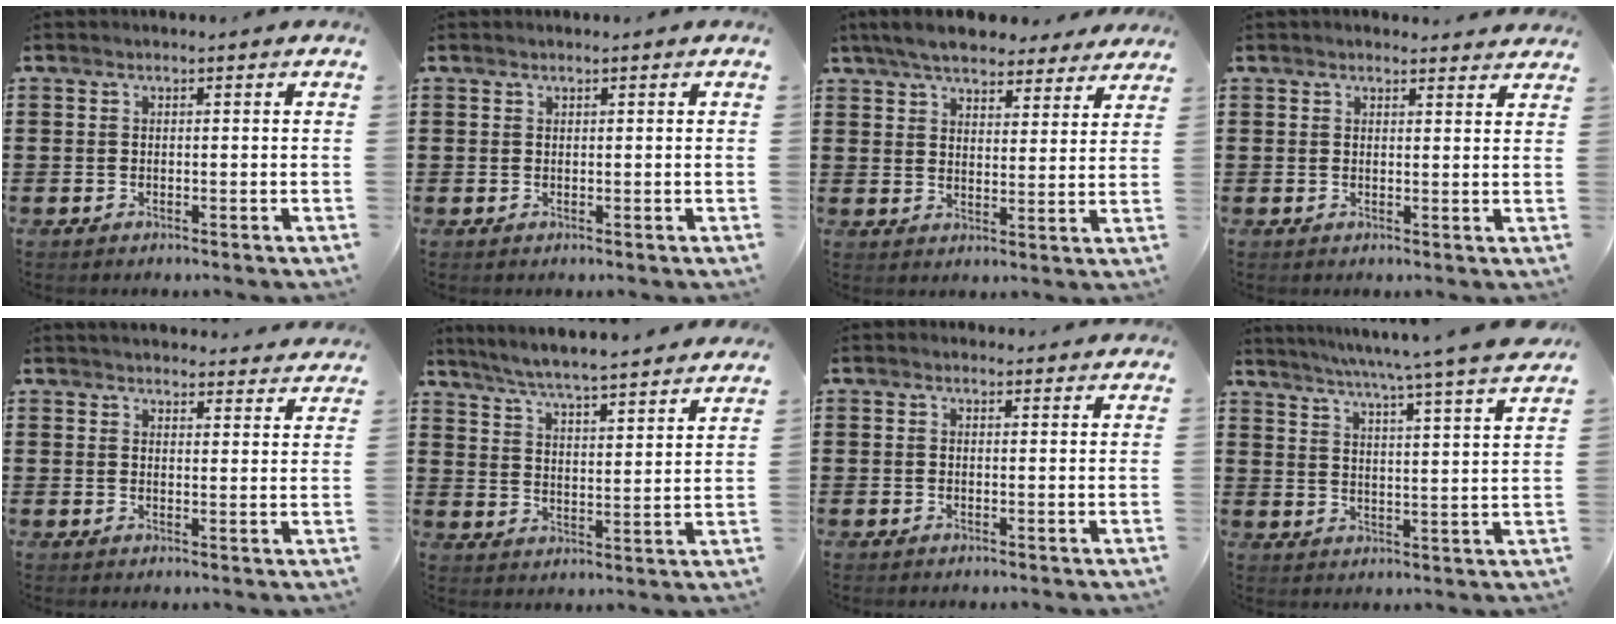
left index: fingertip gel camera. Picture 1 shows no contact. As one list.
[{"total": 0.0}, {"total": 6.5, "force": [5.9, 1.5, 2.2], "torque": [-0.065, -0.013, 0.109]}, {"total": 1.7, "force": [1.7, 0.3, 0.2], "torque": [-0.008, 0.000, 0.034]}, {"total": 3.3, "force": [3.2, 0.1, 0.2], "torque": [-0.006, -0.018, 0.058]}, {"total": 5.6, "force": [5.3, -0.7, 1.3], "torque": [-0.051, -0.042, 0.089]}, {"total": 1.0, "force": [0.9, 0.4, 0.2], "torque": [-0.005, 0.003, 0.018]}, {"total": 5.8, "force": [5.1, -1.7, 2.2], "torque": [-0.063, -0.045, 0.080]}]